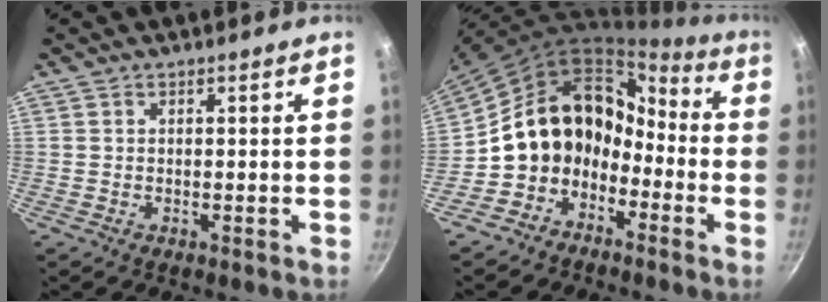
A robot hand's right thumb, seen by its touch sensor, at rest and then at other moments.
{"total": 15.7, "force": [-5.1, 12.4, 8.2], "torque": [-0.116, 0.082, -0.101]}